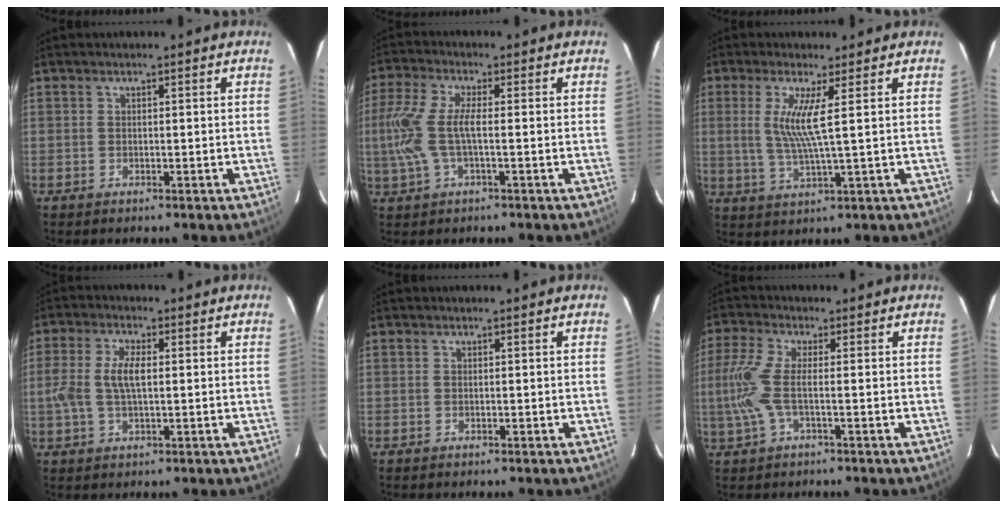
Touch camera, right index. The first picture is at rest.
{"total": 9.0, "force": [-1.0, 2.2, 8.7], "torque": [-0.194, -0.001, -0.015]}
{"total": 6.9, "force": [1.7, -0.5, 6.6], "torque": [-0.133, -0.014, 0.035]}
{"total": 6.5, "force": [0.2, 2.6, 6.0], "torque": [-0.126, 0.006, 0.005]}
{"total": 0.0}
{"total": 7.2, "force": [-1.1, 1.1, 7.1], "torque": [-0.167, -0.003, -0.020]}